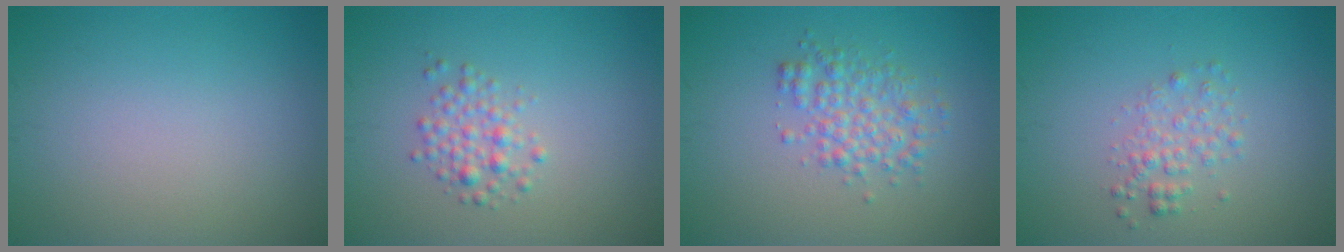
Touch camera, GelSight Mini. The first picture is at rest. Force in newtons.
{"total": 2.1, "press": 2.1, "slide": 0.1}
{"total": 3.1, "press": 3.1, "slide": 0.1}
{"total": 1.9, "press": 1.9, "slide": 0.1}